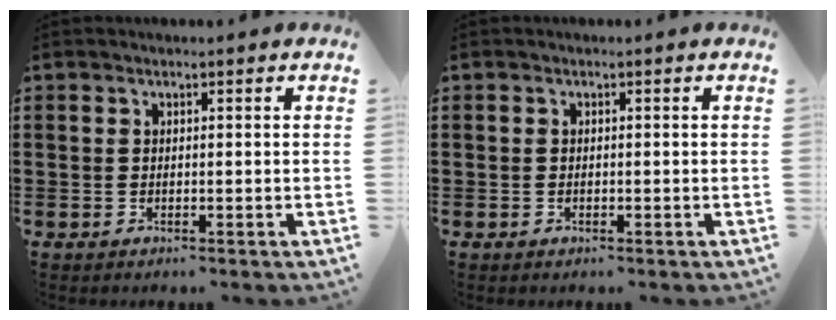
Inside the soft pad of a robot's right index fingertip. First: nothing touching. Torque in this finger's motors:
{"motor_torque": [-0.78, 0.71, -0.02, -0.01]}